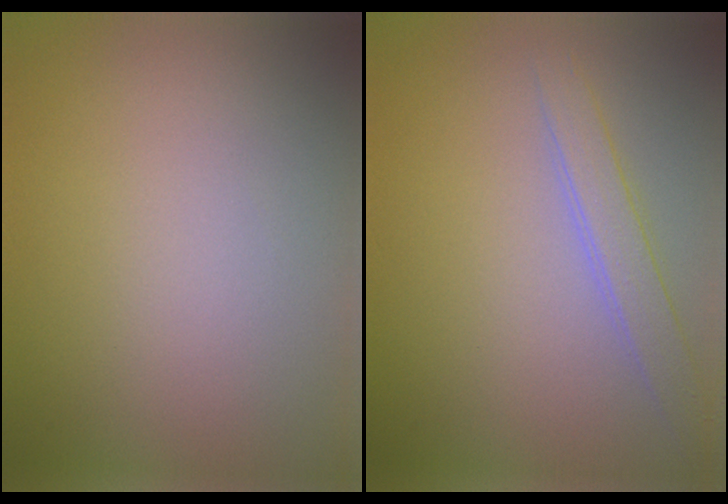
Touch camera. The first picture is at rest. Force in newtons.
{"total": 2.3, "press": 2.3, "slide": 0.1}